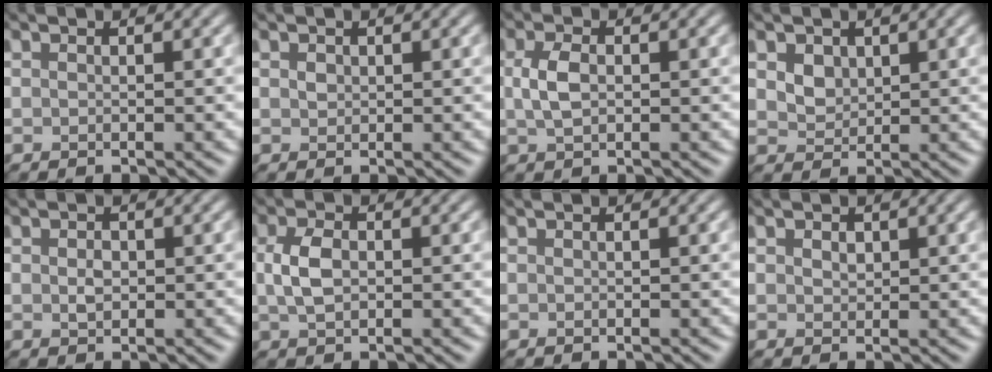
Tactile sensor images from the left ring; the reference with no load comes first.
{"total": 0.7, "force": [0.3, 0.6, 0.3], "torque": [-0.008, -0.001, 0.007]}
{"total": 2.4, "force": [0.1, 1.3, 2.0], "torque": [-0.048, 0.002, 0.002]}
{"total": 2.3, "force": [1.2, 1.6, 1.1], "torque": [-0.026, 0.000, 0.024]}
{"total": 1.0, "force": [0.0, 0.7, 0.7], "torque": [-0.014, -0.001, 0.000]}
{"total": 2.7, "force": [0.1, 1.7, 2.2], "torque": [-0.051, 0.002, 0.003]}
{"total": 0.0}
{"total": 1.1, "force": [0.7, 0.8, 0.4], "torque": [-0.008, -0.002, 0.011]}